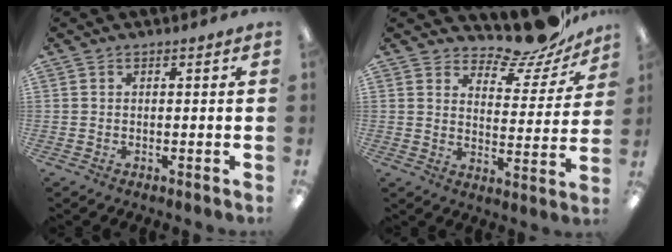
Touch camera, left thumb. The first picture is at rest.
{"total": 12.2, "force": [11.1, 3.4, 3.7], "torque": [-0.038, -0.103, 0.192]}